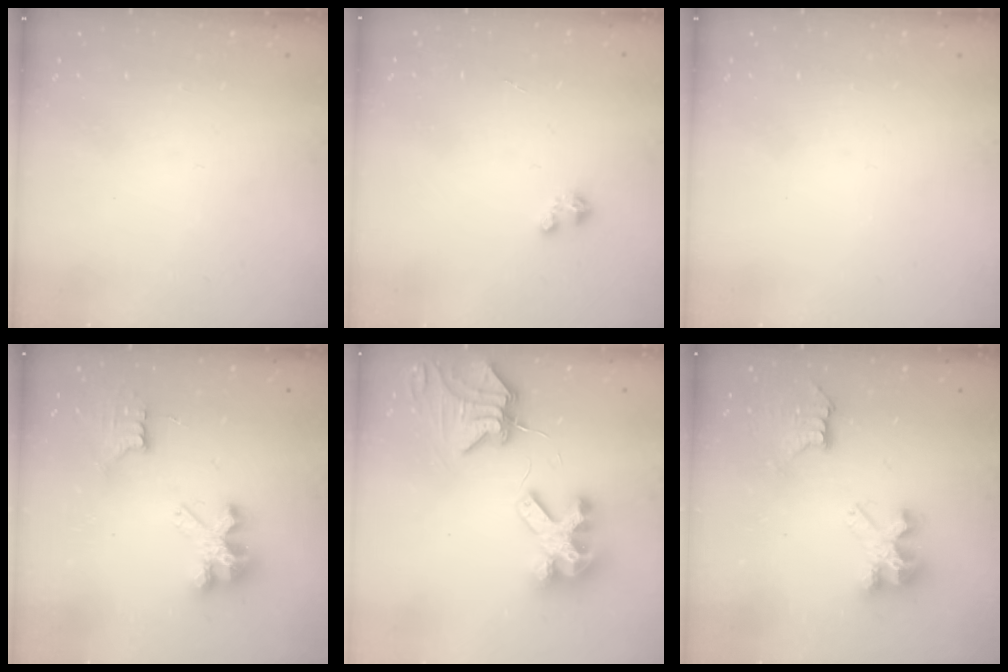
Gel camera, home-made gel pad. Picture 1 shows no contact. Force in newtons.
{"total": 1.6, "press": 1.6, "slide": 0.2}
{"total": 0.0}
{"total": 7.9, "press": 7.9, "slide": 0.6}
{"total": 9.8, "press": 9.7, "slide": 1.2}
{"total": 6.4, "press": 6.4, "slide": 0.1}